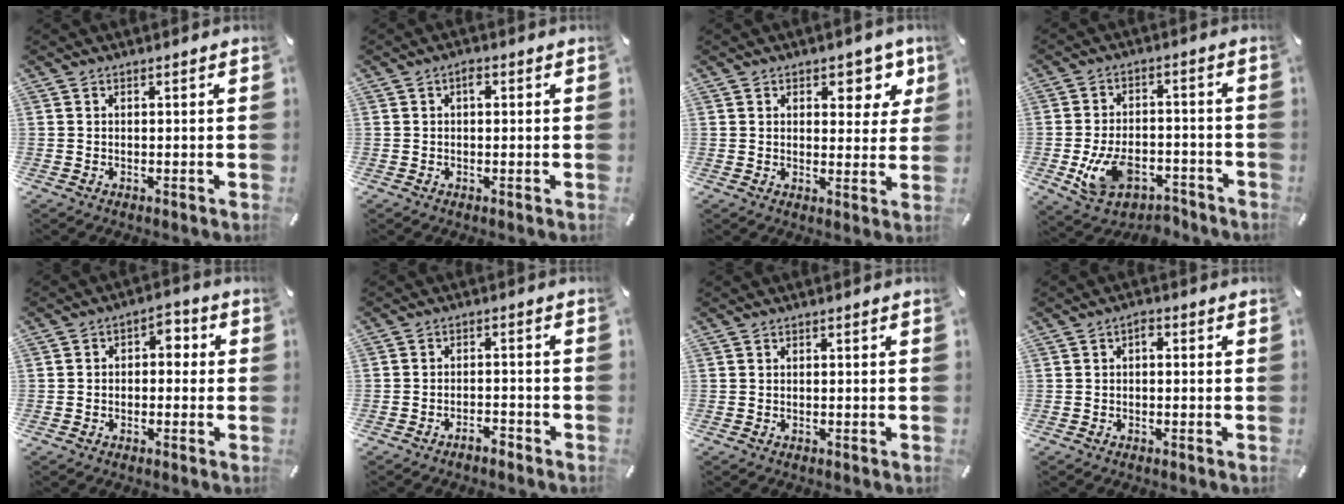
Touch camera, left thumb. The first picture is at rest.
{"total": 1.8, "force": [0.3, 1.0, 1.4], "torque": [-0.022, 0.003, 0.003]}
{"total": 7.3, "force": [4.0, 4.5, 4.1], "torque": [-0.030, -0.021, 0.061]}
{"total": 11.5, "force": [-4.6, 7.3, 7.6], "torque": [-0.140, 0.022, -0.077]}
{"total": 3.9, "force": [-1.2, 2.9, 2.4], "torque": [-0.038, 0.015, -0.028]}
{"total": 3.0, "force": [-2.8, 1.0, 0.5], "torque": [-0.009, 0.015, -0.055]}
{"total": 0.0}
{"total": 1.6, "force": [-0.3, 1.0, 1.3], "torque": [-0.027, 0.009, -0.009]}